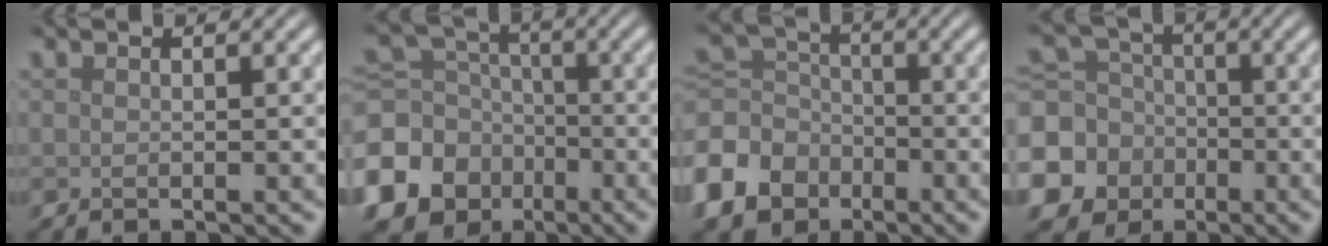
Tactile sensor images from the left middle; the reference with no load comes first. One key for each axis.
{"total": 10.6, "fx": -4.7, "fy": 8.9, "fz": 3.3, "tx": -0.109, "ty": -0.022, "tz": -0.097}
{"total": 8.2, "fx": -4.1, "fy": 6.2, "fz": 3.5, "tx": -0.098, "ty": -0.006, "tz": -0.103}
{"total": 9.6, "fx": -3.2, "fy": 8.7, "fz": 2.6, "tx": -0.085, "ty": -0.024, "tz": -0.083}